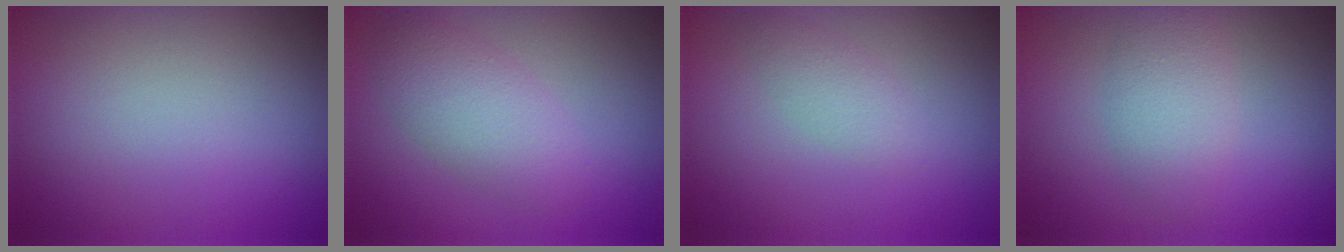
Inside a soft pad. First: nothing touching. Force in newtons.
{"total": 3.5, "press": 3.5, "slide": 0.1}
{"total": 1.4, "press": 1.4, "slide": 0.0}
{"total": 3.0, "press": 3.0, "slide": 0.0}